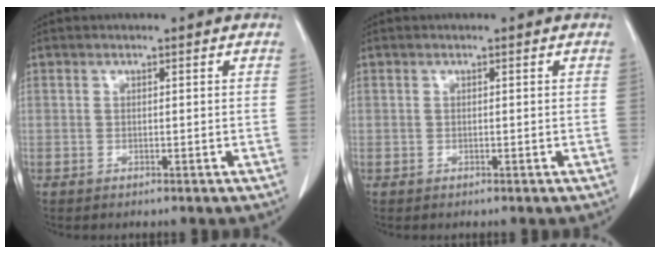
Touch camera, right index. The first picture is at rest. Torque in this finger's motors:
{"motor_torque": [0.16, 0.02, 0.01, 0.00]}